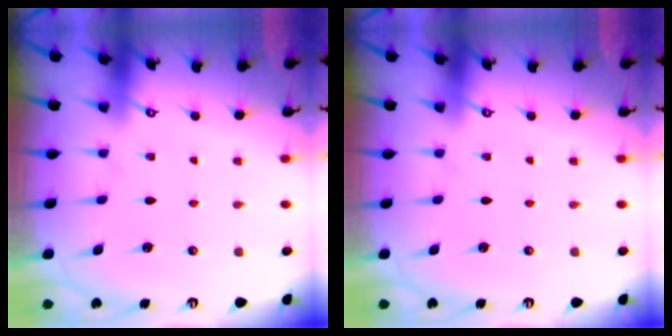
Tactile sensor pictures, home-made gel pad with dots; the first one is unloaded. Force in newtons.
{"total": 0.0}